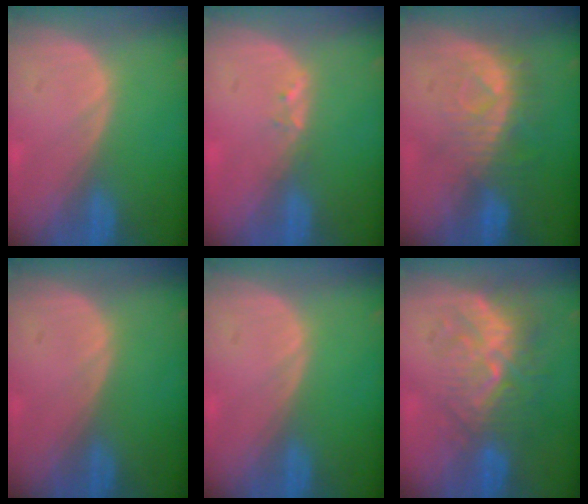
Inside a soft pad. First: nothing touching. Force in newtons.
{"total": 1.4, "press": 1.3, "slide": 0.7}
{"total": 8.0, "press": 7.2, "slide": 3.5}
{"total": 0.0}
{"total": 0.0}
{"total": 9.6, "press": 8.6, "slide": 4.4}